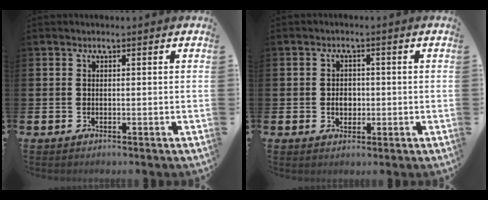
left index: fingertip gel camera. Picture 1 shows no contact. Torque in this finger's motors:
{"motor_torque": [0.36, 0.07, 0.13, 0.06]}